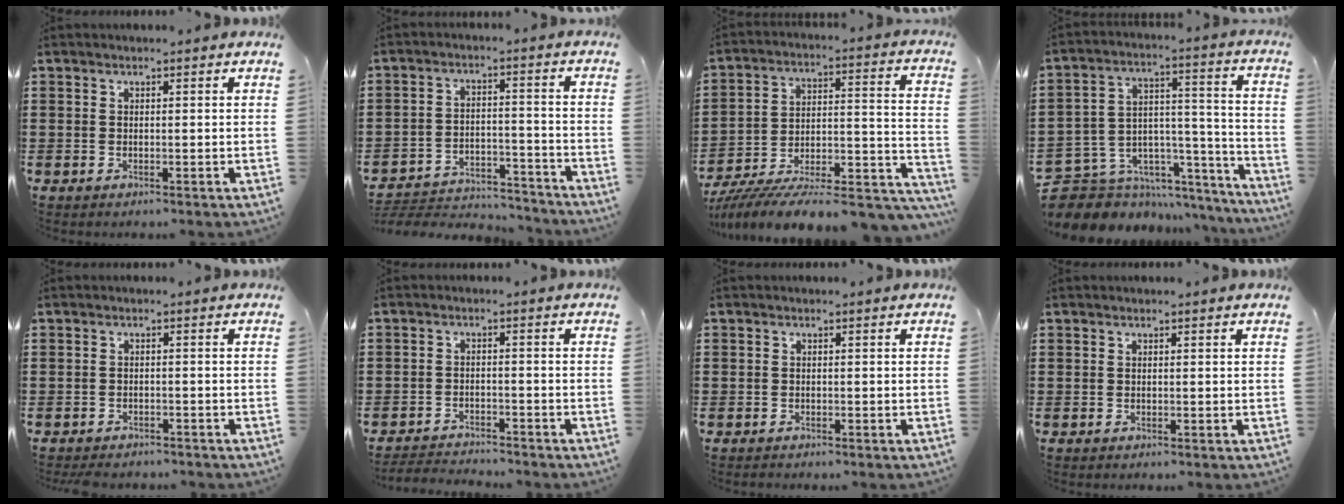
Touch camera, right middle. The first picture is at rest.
{"total": 4.7, "force": [-4.5, 1.2, 0.4], "torque": [-0.015, 0.009, -0.095]}
{"total": 9.7, "force": [-8.6, 1.6, 4.1], "torque": [-0.048, 0.009, -0.162]}
{"total": 5.7, "force": [-4.4, 3.6, 0.1], "torque": [-0.027, -0.022, -0.083]}
{"total": 1.7, "force": [-1.7, 0.3, -0.1], "torque": [-0.003, 0.000, -0.038]}
{"total": 3.2, "force": [-3.1, 0.6, -0.3], "torque": [-0.004, -0.002, -0.068]}
{"total": 0.8, "force": [-0.6, 0.6, -0.1], "torque": [0.000, 0.002, -0.013]}
{"total": 0.0}